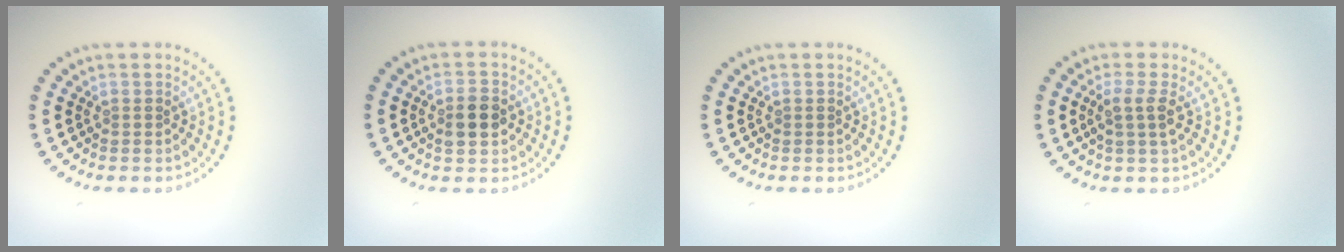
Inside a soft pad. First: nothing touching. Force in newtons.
{"total": 2.8, "press": 2.8, "slide": 0.2}
{"total": 0.0}
{"total": 2.0, "press": 1.7, "slide": 1.0}